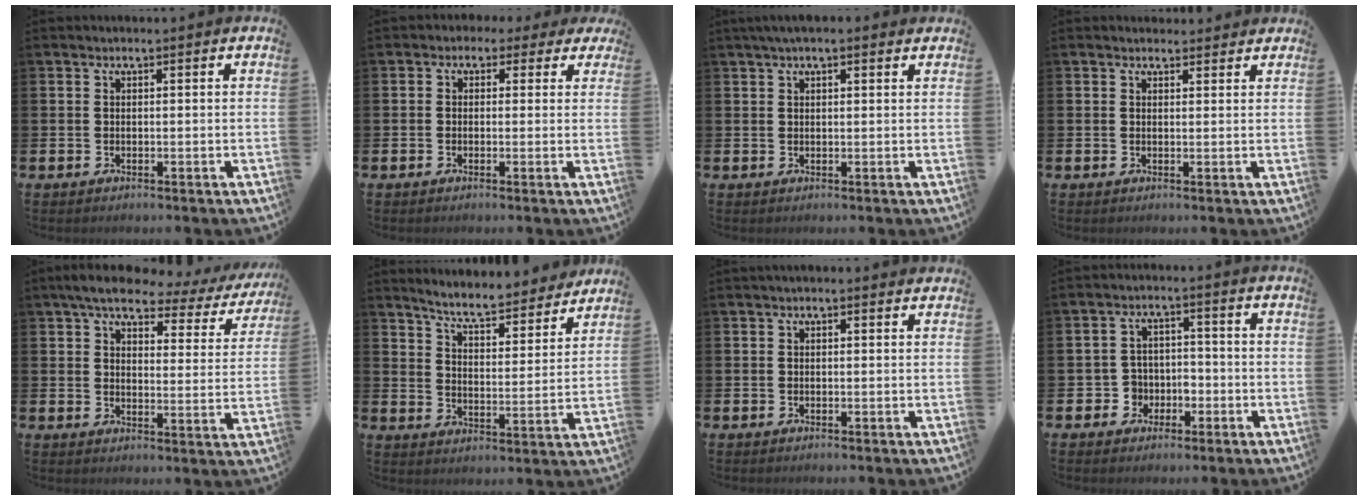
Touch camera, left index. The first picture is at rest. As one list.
[{"total": 1.5, "force": [0.0, 1.5, 0.3], "torque": [-0.010, 0.006, -0.004]}, {"total": 2.3, "force": [1.7, 0.6, 1.4], "torque": [-0.022, 0.002, 0.028]}, {"total": 1.6, "force": [1.5, 0.6, 0.0], "torque": [0.008, -0.003, 0.026]}, {"total": 5.3, "force": [4.3, 1.8, 2.7], "torque": [-0.060, -0.028, 0.063]}, {"total": 6.9, "force": [6.6, 0.8, 1.8], "torque": [-0.061, -0.052, 0.111]}, {"total": 0.6, "force": [0.4, 0.2, 0.4], "torque": [0.001, 0.001, 0.004]}, {"total": 3.8, "force": [-1.6, 3.4, 0.4], "torque": [-0.030, 0.007, -0.035]}]